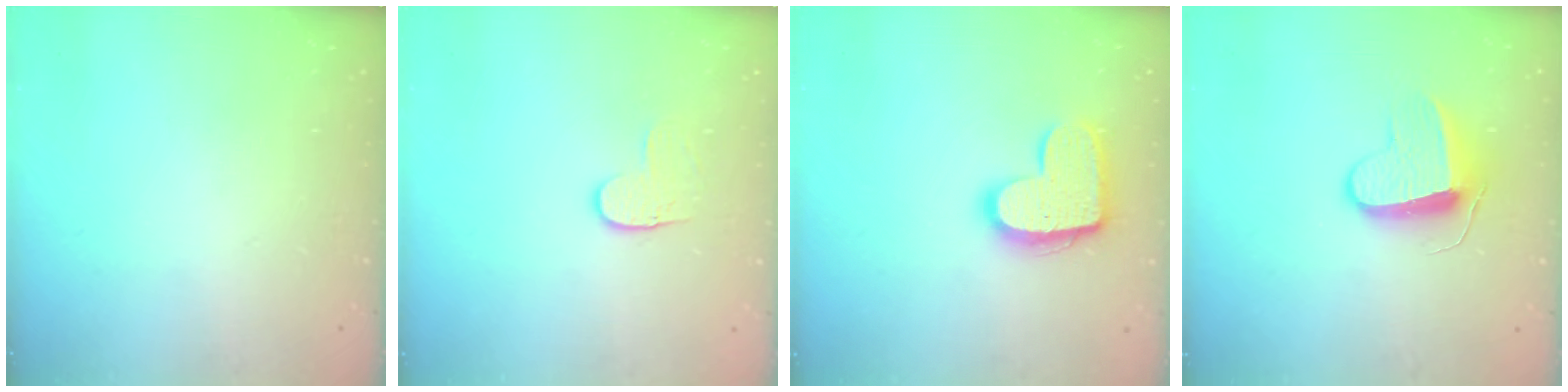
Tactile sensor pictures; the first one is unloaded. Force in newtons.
{"total": 3.6, "press": 3.6, "slide": 0.4}
{"total": 14.5, "press": 14.5, "slide": 0.8}
{"total": 9.3, "press": 9.3, "slide": 0.5}